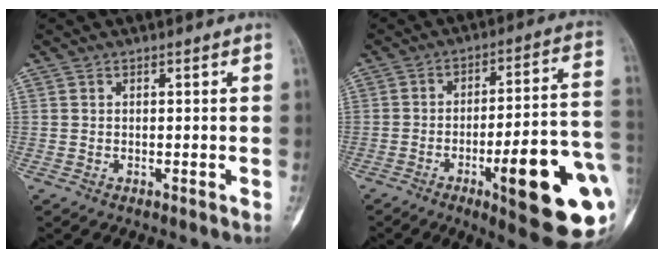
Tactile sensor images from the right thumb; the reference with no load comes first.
{"total": 22.4, "force": [-7.0, 5.2, 20.6], "torque": [-0.233, 0.019, -0.085]}